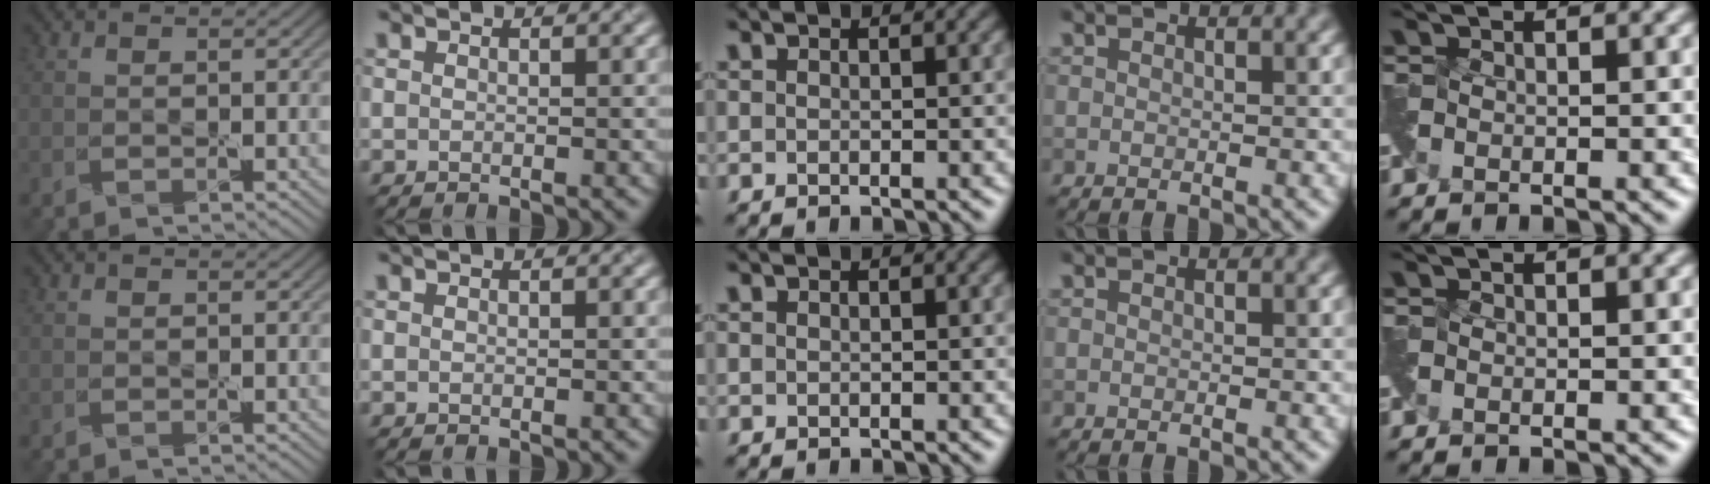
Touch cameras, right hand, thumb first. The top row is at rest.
{}